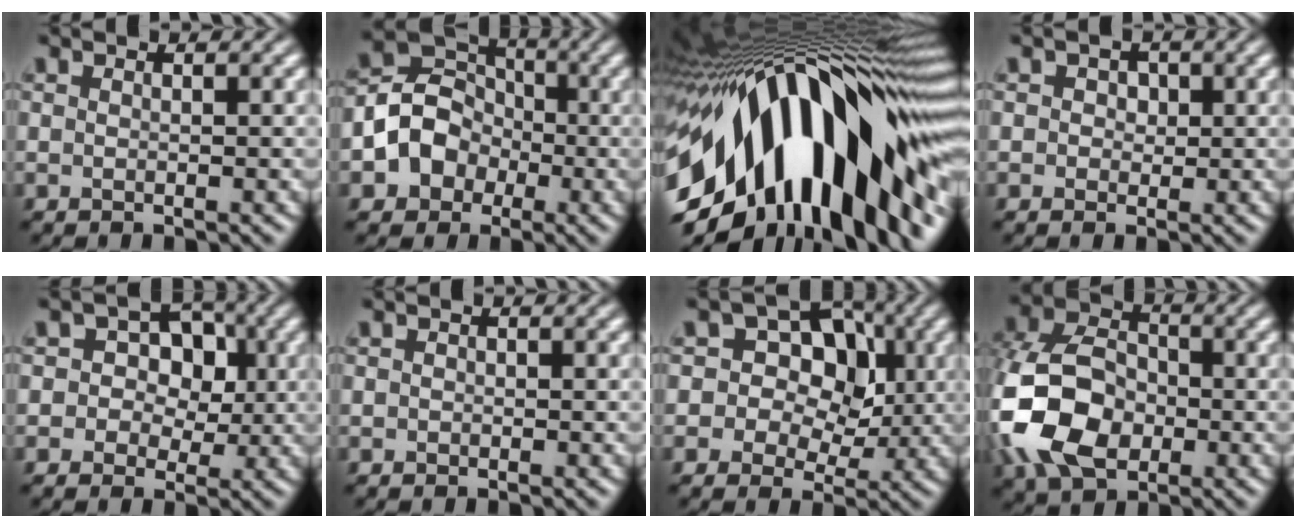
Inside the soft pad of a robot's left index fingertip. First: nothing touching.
{"total": 4.8, "force": [-1.6, 4.2, 1.8], "torque": [-0.022, 0.008, -0.036]}
{"total": 18.6, "force": [-3.9, 8.7, 16.0], "torque": [-0.254, 0.003, -0.069]}
{"total": 1.0, "force": [0.4, 0.9, 0.3], "torque": [0.001, 0.003, 0.003]}
{"total": 5.3, "force": [1.2, 4.4, 2.7], "torque": [-0.015, 0.018, -0.007]}
{"total": 0.6, "force": [-0.2, -0.2, -0.5], "torque": [0.006, -0.001, 0.003]}
{"total": 8.3, "force": [2.1, 6.7, 4.4], "torque": [-0.033, 0.031, 0.001]}
{"total": 10.2, "force": [-3.2, 7.0, 6.7], "torque": [-0.154, -0.003, -0.065]}